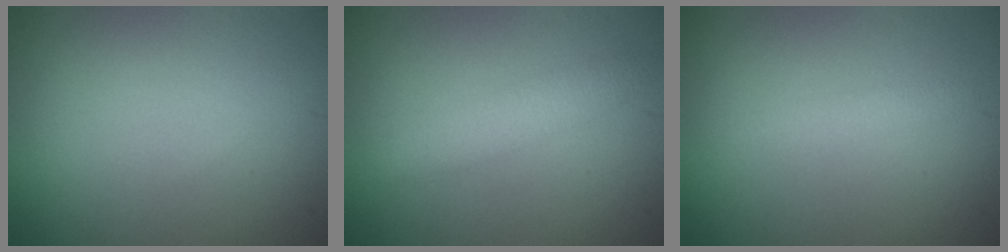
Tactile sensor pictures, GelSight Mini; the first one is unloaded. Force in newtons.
{"total": 2.4, "press": 2.4, "slide": 0.0}
{"total": 1.3, "press": 1.3, "slide": 0.0}